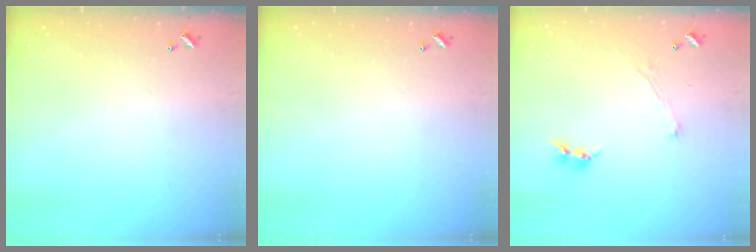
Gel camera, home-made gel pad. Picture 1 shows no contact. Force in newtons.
{"total": 0.0}
{"total": 1.3, "press": 1.2, "slide": 0.5}